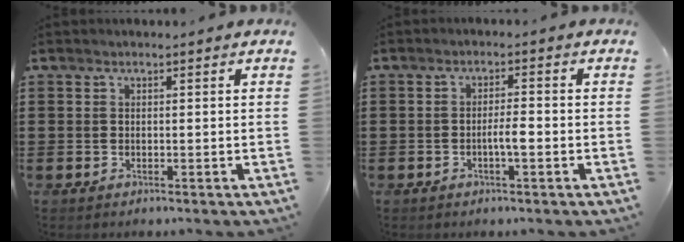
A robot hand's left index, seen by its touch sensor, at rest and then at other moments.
{"total": 3.0, "force": [-0.9, 0.6, 2.8], "torque": [-0.059, 0.000, -0.021]}